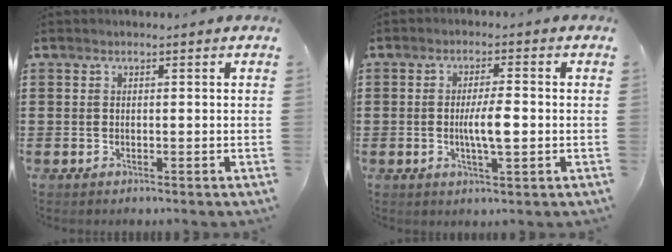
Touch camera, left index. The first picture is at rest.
{"total": 4.9, "force": [-0.5, 1.0, 4.8], "torque": [-0.090, 0.000, -0.014]}